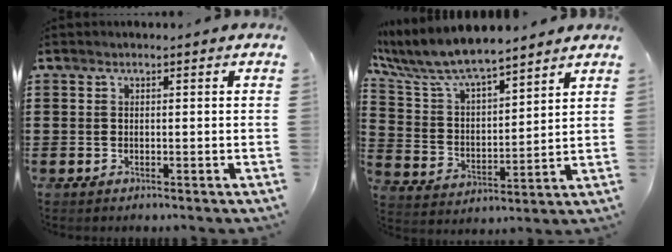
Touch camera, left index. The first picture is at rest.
{"total": 8.1, "force": [7.2, 1.8, 3.1], "torque": [-0.095, -0.038, 0.125]}